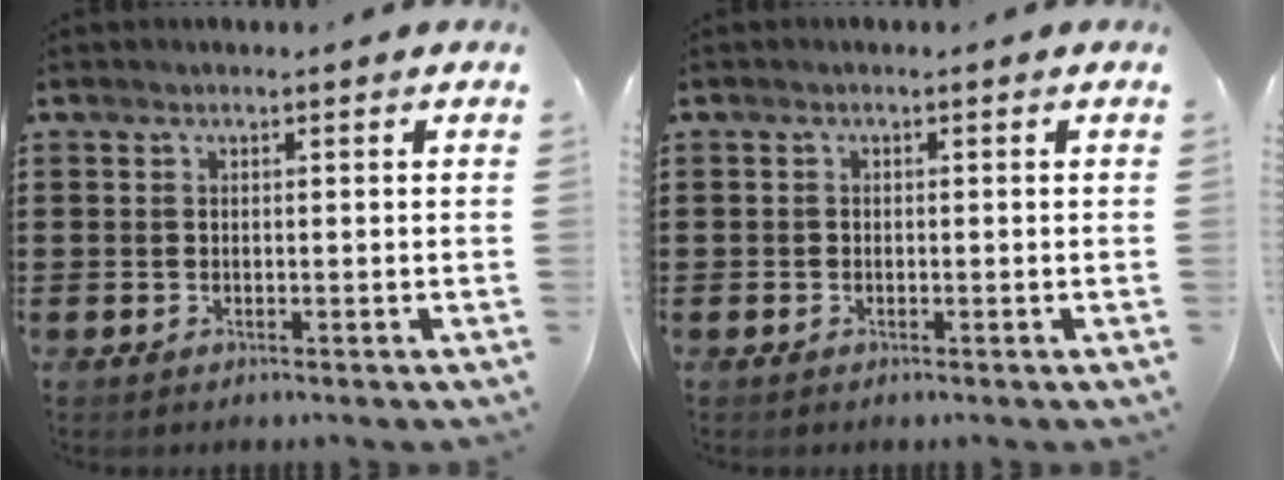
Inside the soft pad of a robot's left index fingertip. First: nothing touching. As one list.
[{"total": 0.6, "force": [-0.4, 0.4, 0.1], "torque": [-0.004, 0.000, -0.009]}]